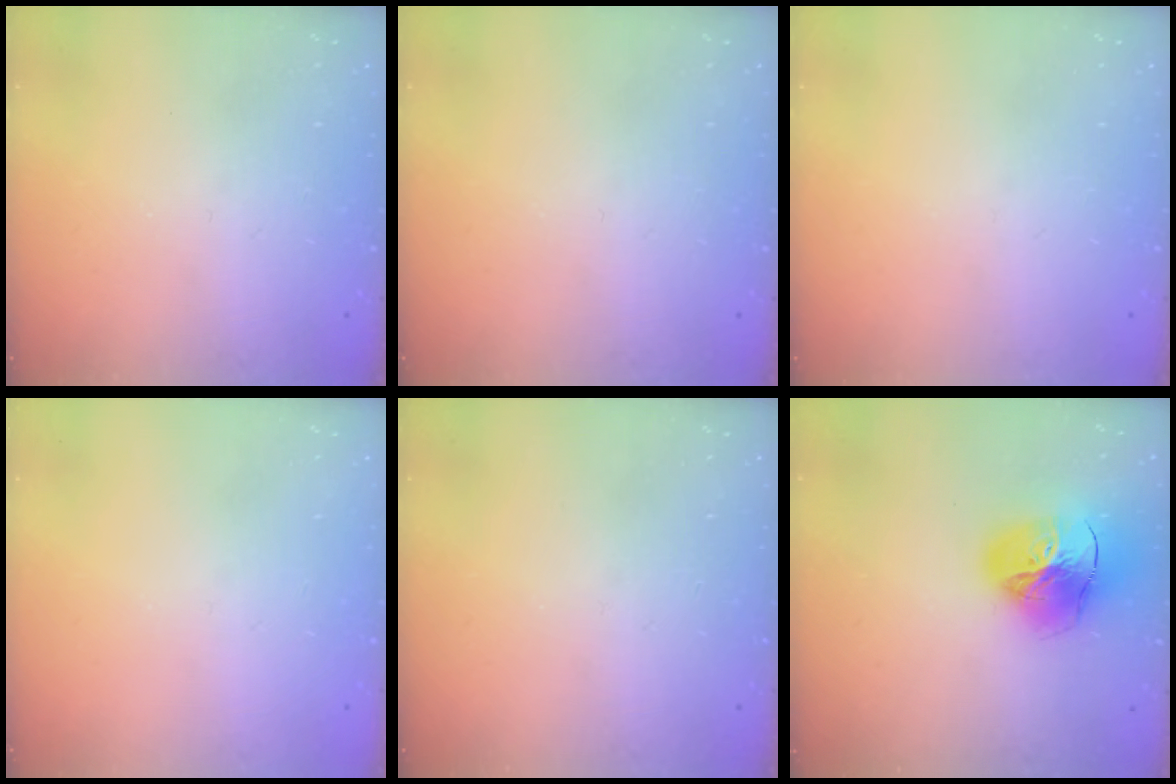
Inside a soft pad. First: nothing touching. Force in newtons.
{"total": 0.0}
{"total": 0.0}
{"total": 0.0}
{"total": 0.0}
{"total": 23.3, "press": 23.2, "slide": 2.4}